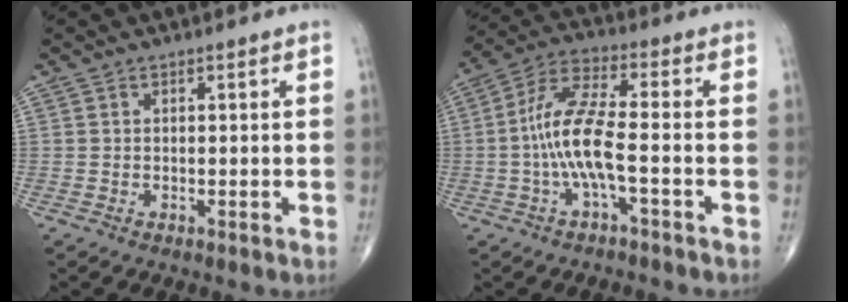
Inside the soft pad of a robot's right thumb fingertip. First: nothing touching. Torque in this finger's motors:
{"motor_torque": [2.63, 2.38, 1.93, -0.53, 0.64]}